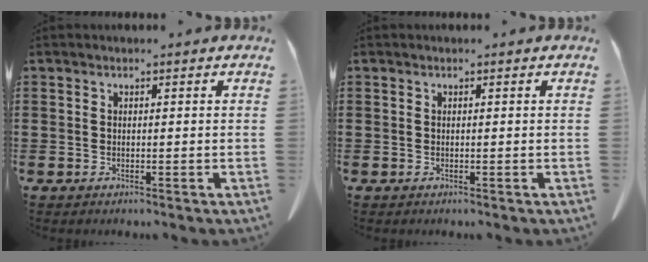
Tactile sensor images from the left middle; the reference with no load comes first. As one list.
[{"total": 0.0}]